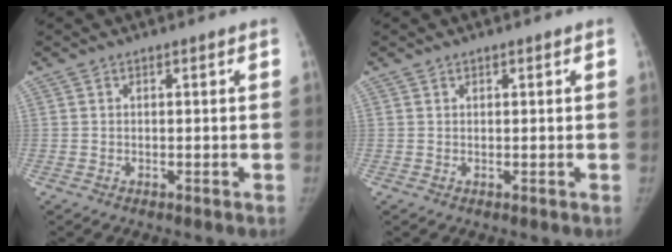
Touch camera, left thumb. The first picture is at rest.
{"total": 0.6, "force": [0.4, 0.4, 0.1], "torque": [0.007, -0.002, 0.005]}